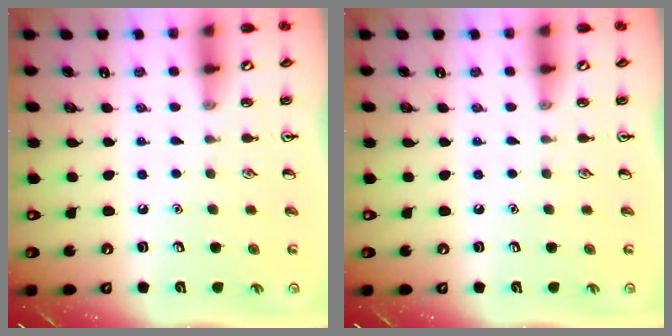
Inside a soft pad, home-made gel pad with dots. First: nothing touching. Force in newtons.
{"total": 0.0}